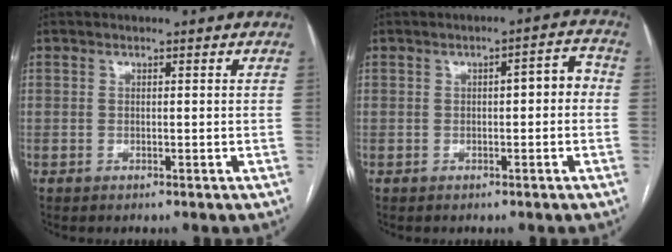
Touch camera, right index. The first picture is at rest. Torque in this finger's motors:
{"motor_torque": [0.44, 0.01, 0.07, 0.05]}